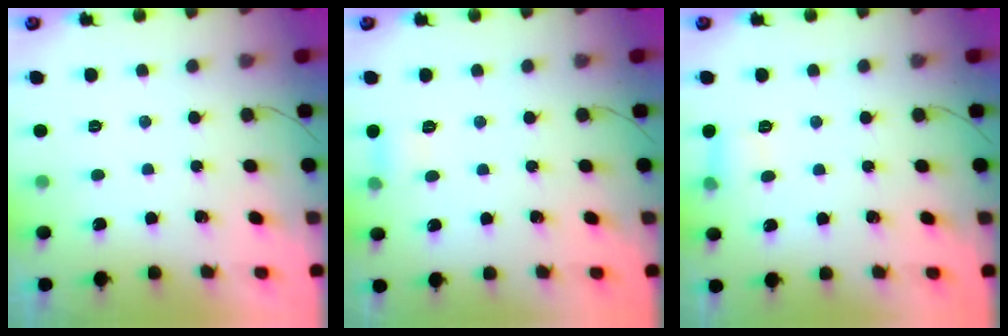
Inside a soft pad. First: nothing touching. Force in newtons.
{"total": 4.9, "press": 4.6, "slide": 1.5}
{"total": 5.2, "press": 4.9, "slide": 1.7}